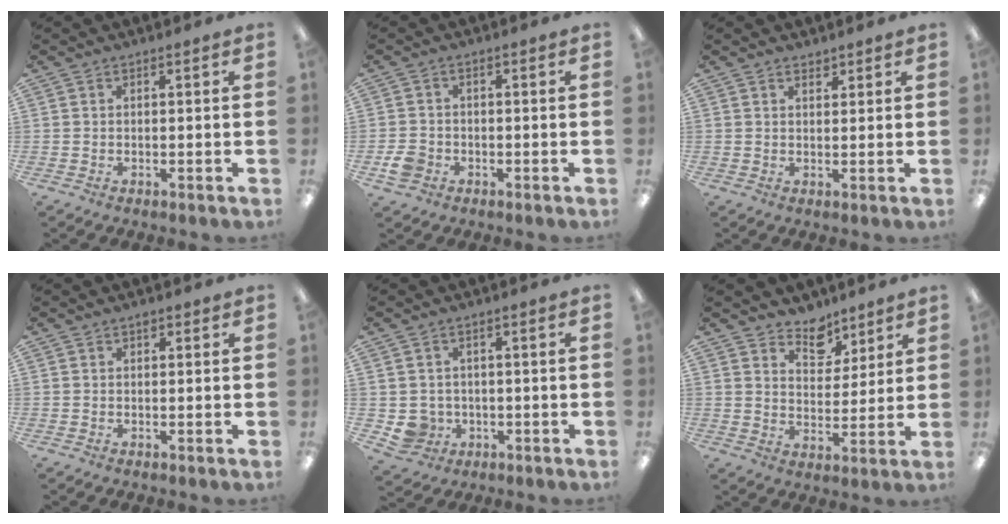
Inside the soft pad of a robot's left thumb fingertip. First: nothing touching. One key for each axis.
{"total": 4.0, "fx": -1.6, "fy": 3.3, "fz": 1.6, "tx": -0.029, "ty": 0.001, "tz": -0.032}
{"total": 1.8, "fx": 1.5, "fy": 0.8, "fz": 0.4, "tx": -0.001, "ty": -0.006, "tz": 0.027}
{"total": 0.9, "fx": 0.6, "fy": 0.6, "fz": 0.4, "tx": 0.000, "ty": -0.002, "tz": 0.010}
{"total": 4.5, "fx": -0.4, "fy": 4.4, "fz": 0.8, "tx": -0.021, "ty": 0.006, "tz": -0.005}
{"total": 7.4, "fx": 6.0, "fy": 4.2, "fz": 1.0, "tx": -0.011, "ty": -0.046, "tz": 0.108}